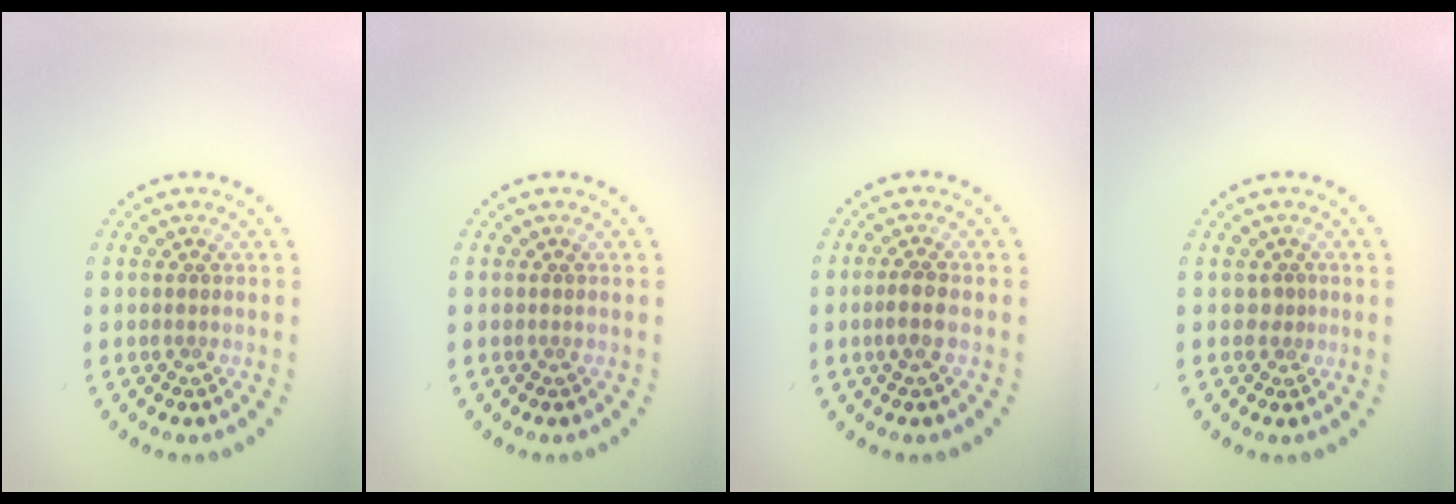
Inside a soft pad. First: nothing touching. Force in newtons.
{"total": 0.0}
{"total": 2.0, "press": 1.8, "slide": 0.8}
{"total": 0.8, "press": 0.4, "slide": 0.7}